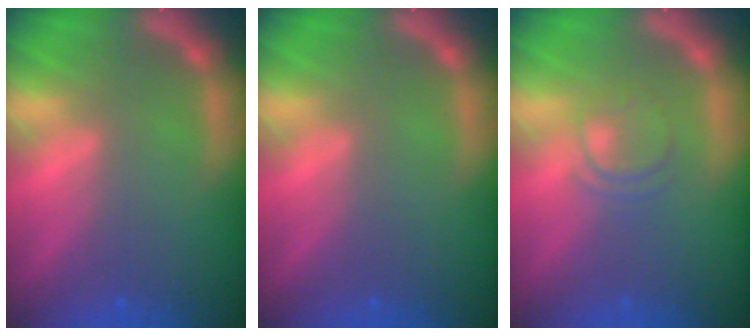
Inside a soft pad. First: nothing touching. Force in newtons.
{"total": 0.0}
{"total": 2.4}